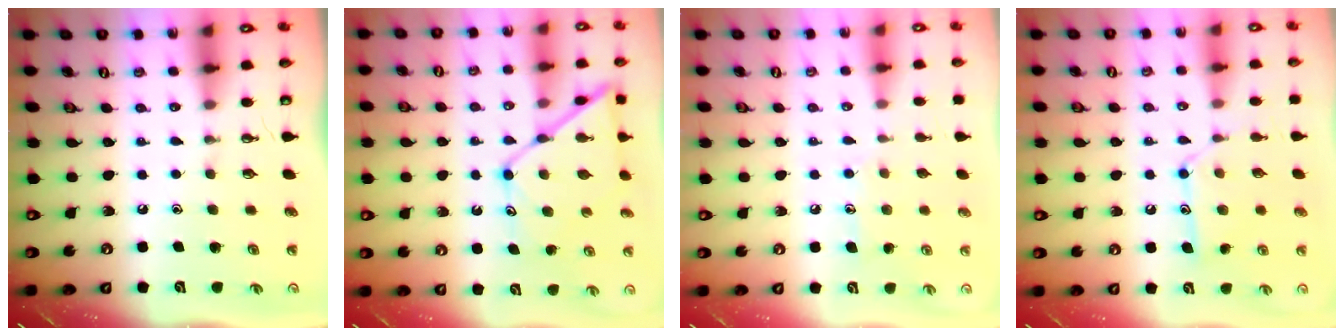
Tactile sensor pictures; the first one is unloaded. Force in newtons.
{"total": 13.8, "press": 13.8, "slide": 1.2}
{"total": 7.8, "press": 7.8, "slide": 0.6}
{"total": 12.0, "press": 12.0, "slide": 0.5}